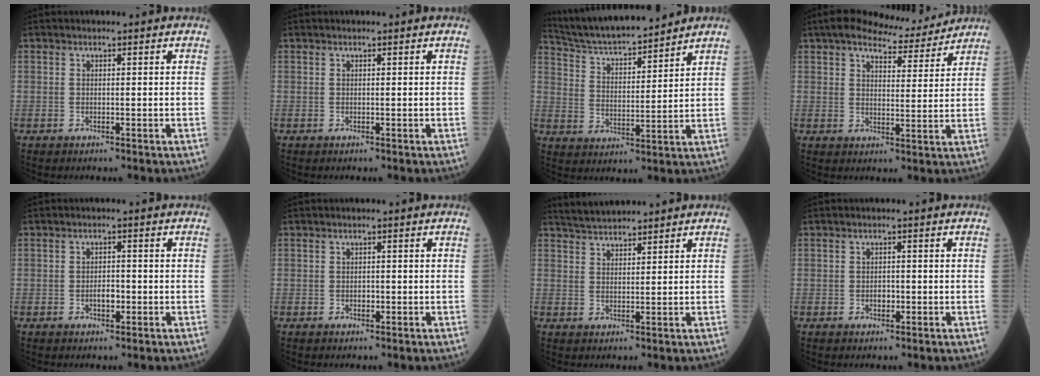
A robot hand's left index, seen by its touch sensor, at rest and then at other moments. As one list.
[{"total": 0.0}, {"total": 14.2, "force": [13.1, 1.4, 5.3], "torque": [-0.097, 0.006, 0.225]}, {"total": 9.5, "force": [8.6, 2.0, 3.5], "torque": [-0.054, 0.011, 0.119]}, {"total": 2.0, "force": [-0.8, 1.0, 1.6], "torque": [-0.025, 0.001, -0.013]}, {"total": 0.8, "force": [-0.3, 0.5, 0.5], "torque": [-0.009, -0.002, -0.006]}, {"total": 4.8, "force": [4.6, 0.6, 1.3], "torque": [-0.031, 0.022, 0.088]}, {"total": 1.3, "force": [-0.5, 0.8, 0.9], "torque": [-0.014, -0.001, -0.008]}]